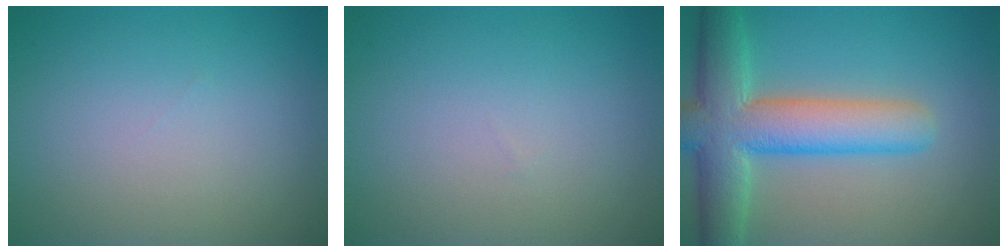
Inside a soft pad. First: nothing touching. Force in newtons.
{"total": 0.0}
{"total": 8.7, "press": 8.7, "slide": 0.5}